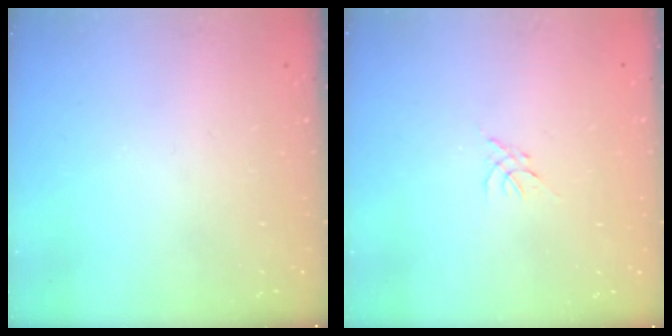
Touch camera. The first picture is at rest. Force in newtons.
{"total": 0.0}